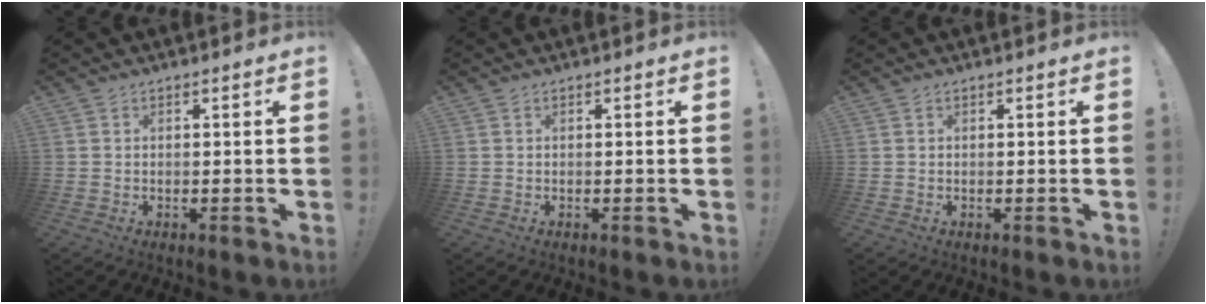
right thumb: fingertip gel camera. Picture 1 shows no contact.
{"total": 0.0}
{"total": 0.0}